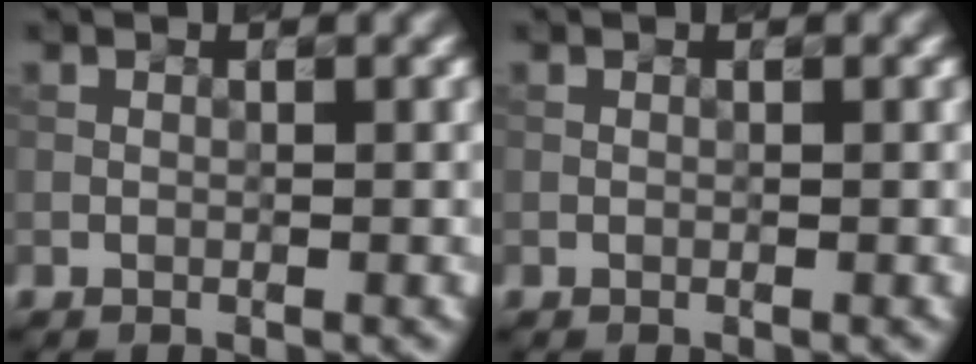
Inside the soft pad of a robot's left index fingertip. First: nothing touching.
{"total": 0.0}